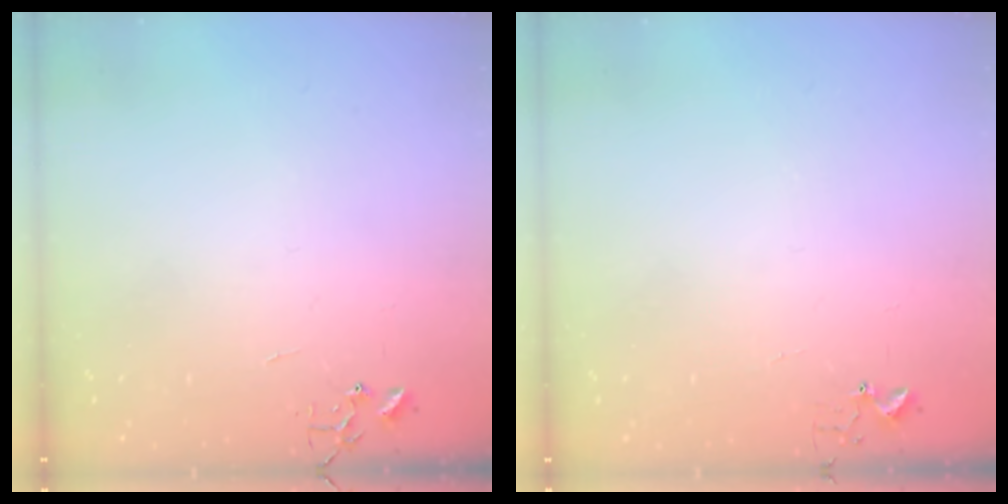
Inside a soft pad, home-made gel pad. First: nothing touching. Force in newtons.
{"total": 3.8, "press": 3.8, "slide": 0.3}